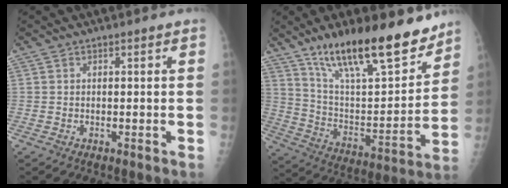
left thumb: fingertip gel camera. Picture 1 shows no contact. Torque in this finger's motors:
{"motor_torque": [1.26, 1.19, 1.48, -1.29, 0.43]}